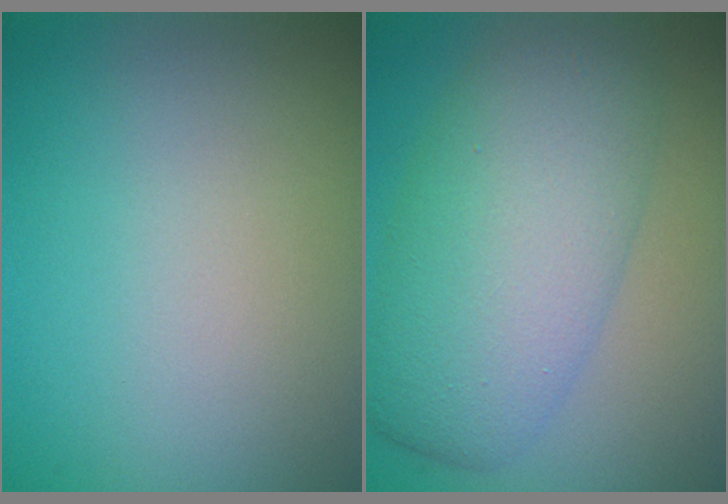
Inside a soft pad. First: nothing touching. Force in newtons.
{"total": 8.2, "press": 8.2, "slide": 0.1}